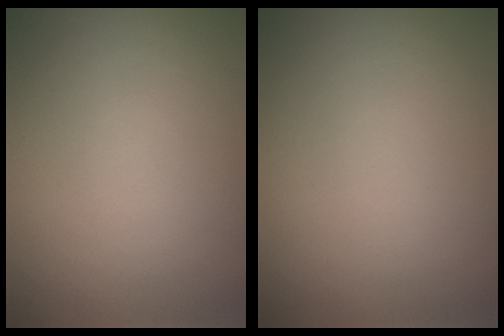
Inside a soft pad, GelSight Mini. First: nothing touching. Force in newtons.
{"total": 0.0}